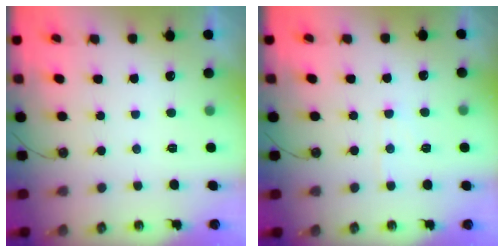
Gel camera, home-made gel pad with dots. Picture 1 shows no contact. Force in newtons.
{"total": 3.7, "press": 3.6, "slide": 0.6}